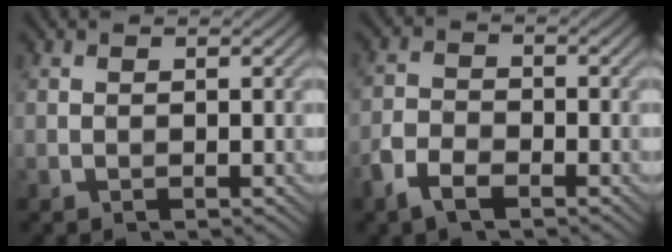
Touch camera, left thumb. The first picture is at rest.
{"total": 4.6, "force": [-3.1, 2.1, 2.7], "torque": [-0.061, -0.006, -0.070]}